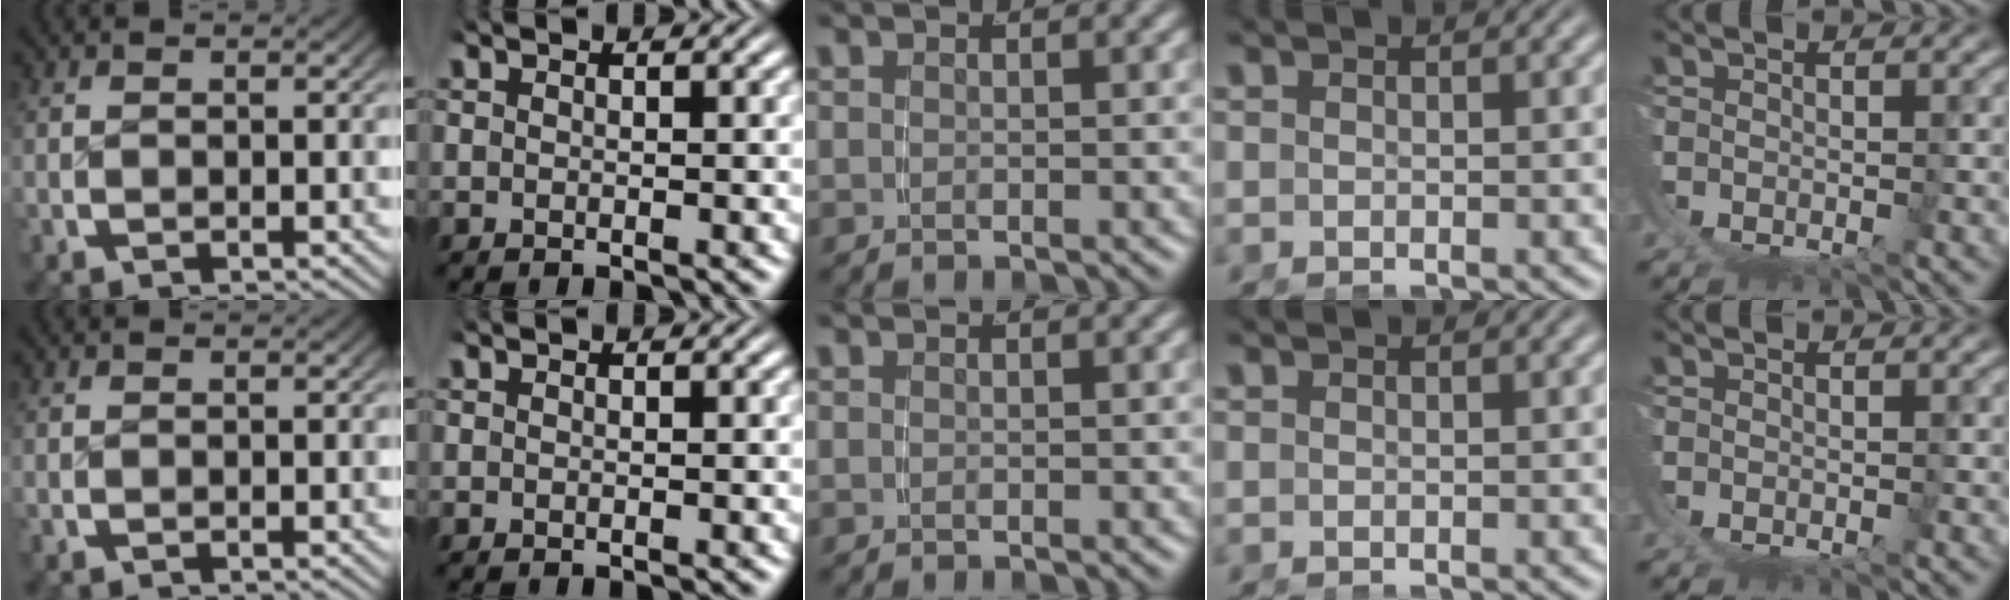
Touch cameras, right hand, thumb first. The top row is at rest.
{}